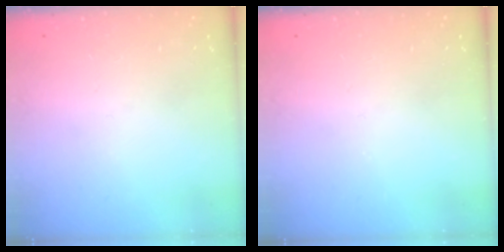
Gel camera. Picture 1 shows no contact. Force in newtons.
{"total": 0.0}